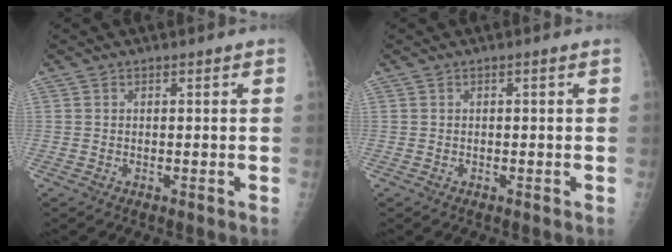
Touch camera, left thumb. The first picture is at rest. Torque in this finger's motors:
{"motor_torque": [-0.11, 0.12, -0.04, 0.00, 0.00]}